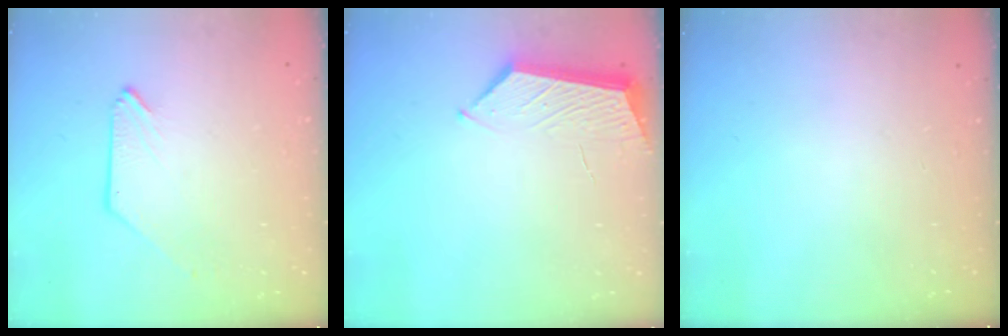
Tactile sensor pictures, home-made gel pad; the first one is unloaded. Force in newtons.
{"total": 5.3, "press": 5.3, "slide": 0.6}
{"total": 0.0}